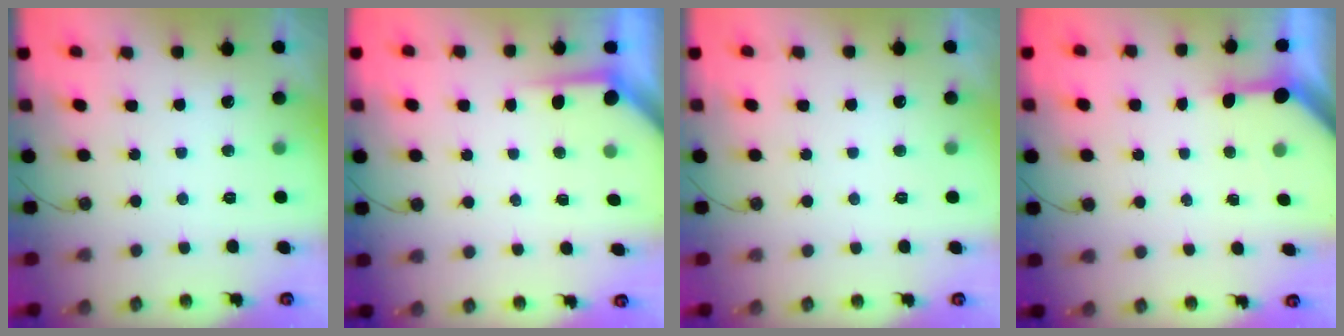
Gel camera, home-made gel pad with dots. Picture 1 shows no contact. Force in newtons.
{"total": 3.6, "press": 3.6, "slide": 0.3}
{"total": 0.0}
{"total": 3.4, "press": 3.4, "slide": 0.4}